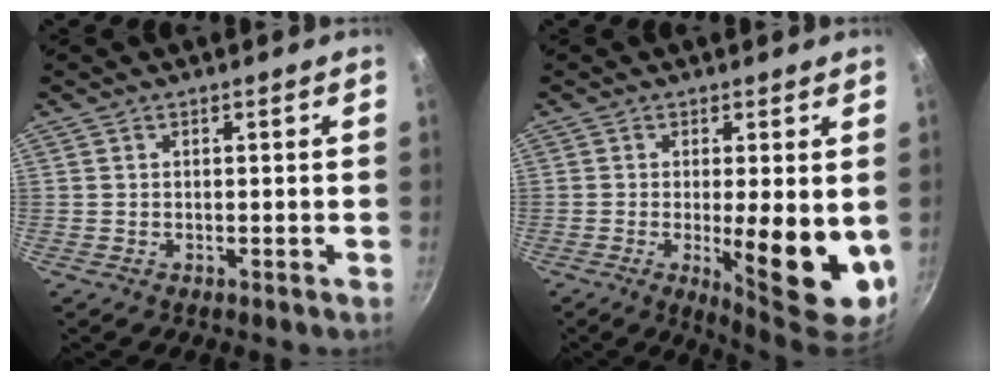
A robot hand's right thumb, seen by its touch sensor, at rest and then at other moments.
{"total": 11.2, "force": [-1.3, 2.9, 10.8], "torque": [-0.137, -0.014, -0.005]}